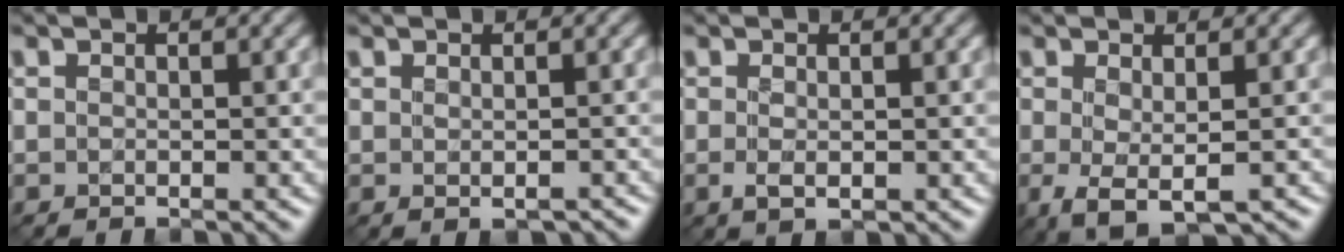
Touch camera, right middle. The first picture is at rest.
{"total": 1.2, "force": [-0.1, 0.4, 1.2], "torque": [-0.021, -0.004, 0.002]}
{"total": 1.6, "force": [-0.2, 0.6, 1.5], "torque": [-0.031, -0.005, -0.002]}
{"total": 3.3, "force": [-0.8, 1.0, 3.0], "torque": [-0.059, -0.010, -0.010]}